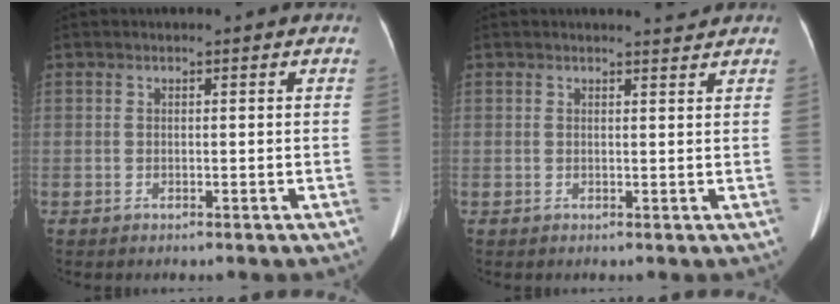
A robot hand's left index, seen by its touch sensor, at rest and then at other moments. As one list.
[{"total": 1.9, "force": [1.9, -0.2, 0.1], "torque": [-0.005, -0.007, 0.026]}]